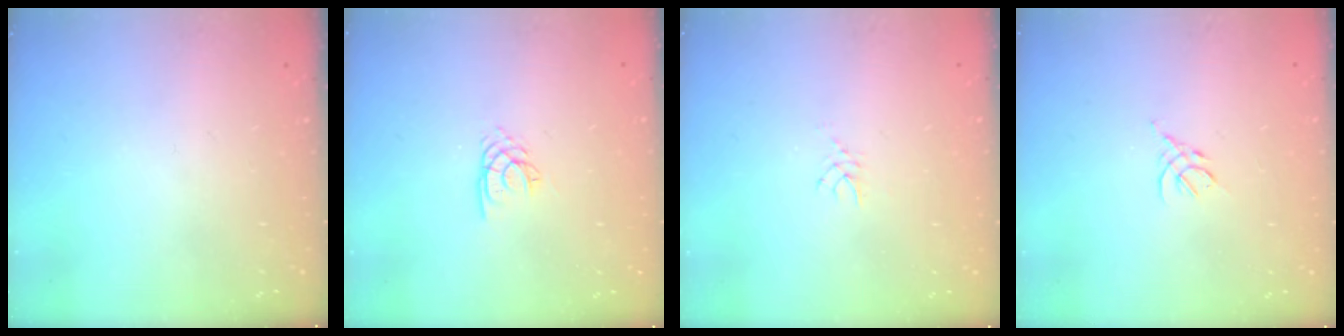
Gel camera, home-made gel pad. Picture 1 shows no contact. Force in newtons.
{"total": 2.0, "press": 2.0, "slide": 0.2}
{"total": 2.7, "press": 2.7, "slide": 0.4}
{"total": 3.8, "press": 3.7, "slide": 0.8}